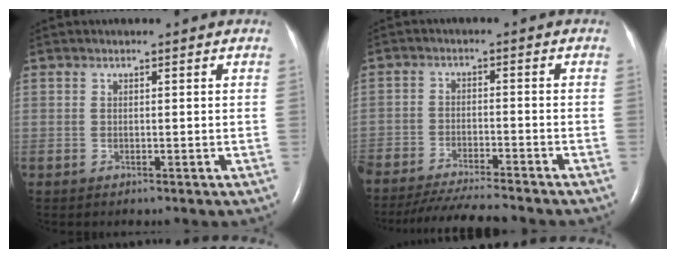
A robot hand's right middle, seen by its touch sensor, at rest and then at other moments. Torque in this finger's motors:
{"motor_torque": [0.91, -0.92, 0.16, 0.06]}